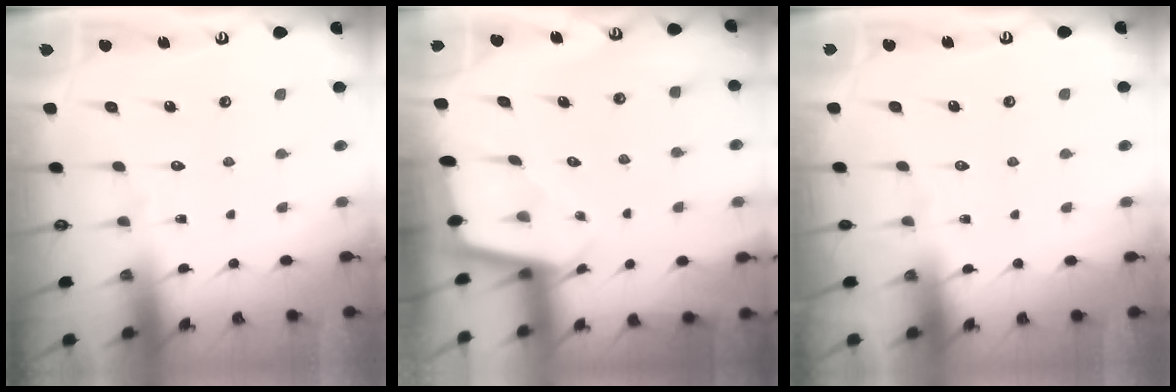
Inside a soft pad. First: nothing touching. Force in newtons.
{"total": 1.8, "press": 1.8, "slide": 0.2}
{"total": 0.0}